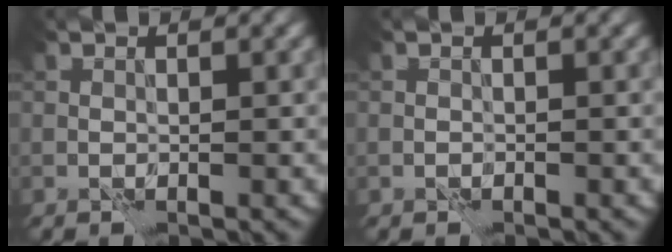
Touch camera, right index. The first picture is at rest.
{"total": 0.0}